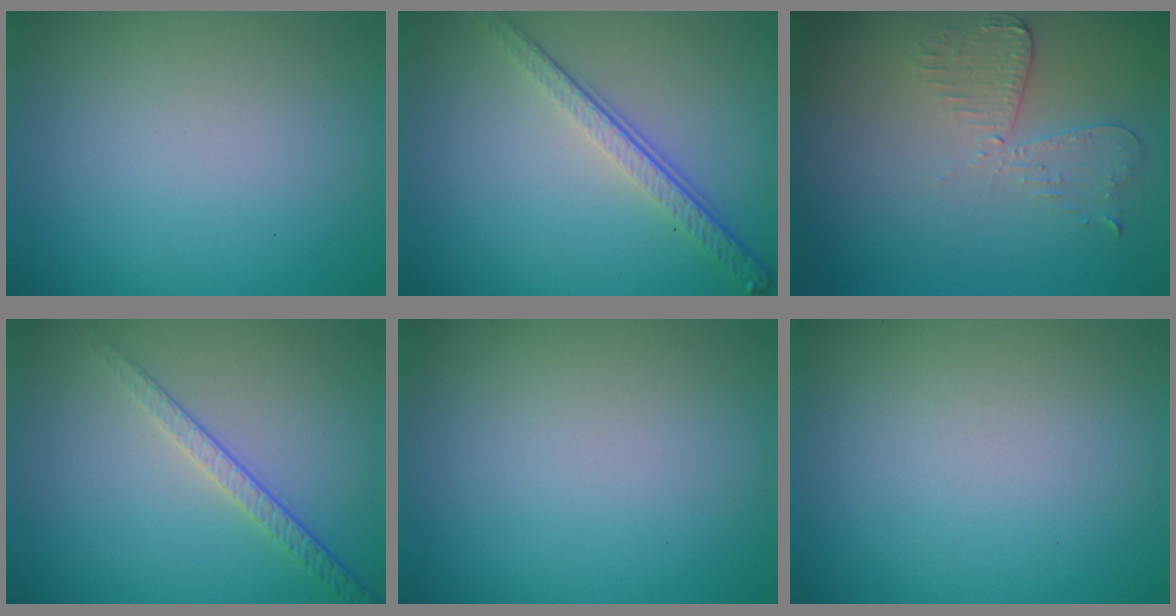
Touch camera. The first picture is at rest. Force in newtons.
{"total": 4.1, "press": 2.8, "slide": 2.9}
{"total": 2.6, "press": 2.3, "slide": 1.3}
{"total": 2.1, "press": 1.6, "slide": 1.4}
{"total": 0.0}
{"total": 0.0}